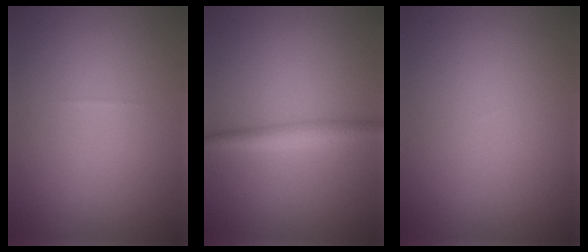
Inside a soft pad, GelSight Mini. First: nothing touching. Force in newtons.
{"total": 2.3, "press": 2.3, "slide": 0.1}
{"total": 0.0}